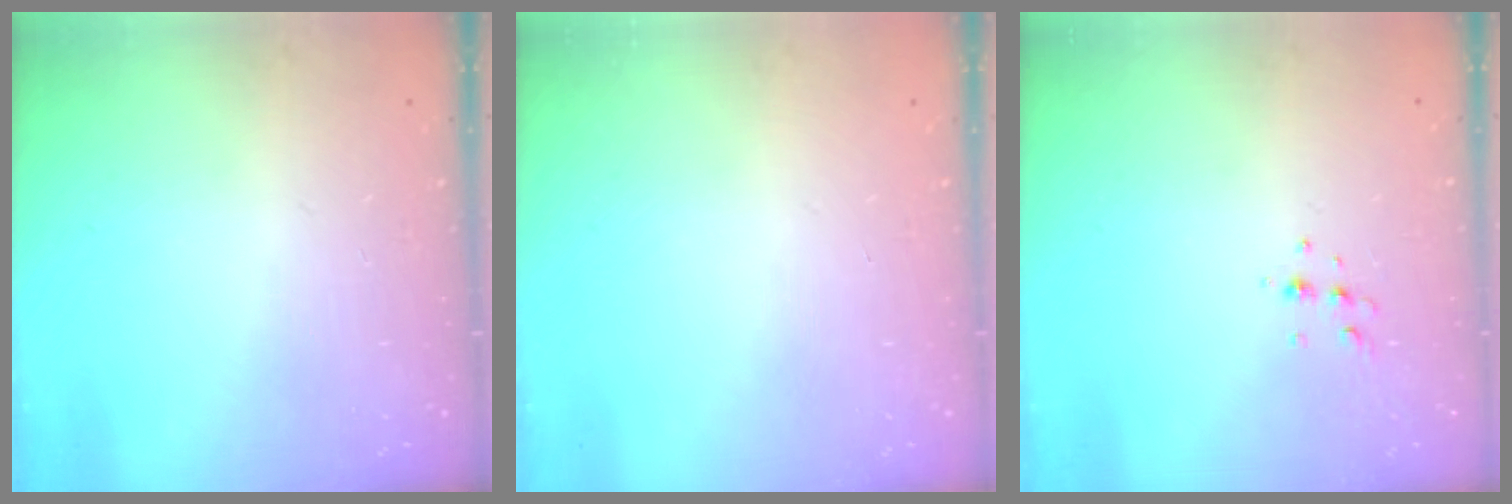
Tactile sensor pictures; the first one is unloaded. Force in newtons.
{"total": 0.0}
{"total": 4.3, "press": 4.2, "slide": 0.9}